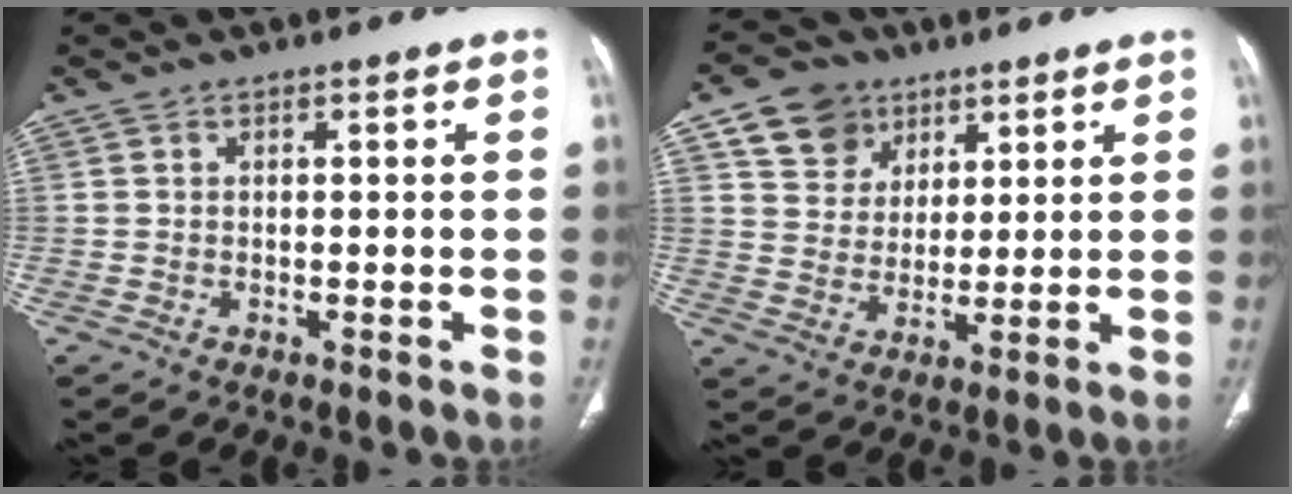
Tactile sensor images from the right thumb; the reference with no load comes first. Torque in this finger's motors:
{"motor_torque": [-0.01, 0.04, 0.25, -0.24, 0.00]}